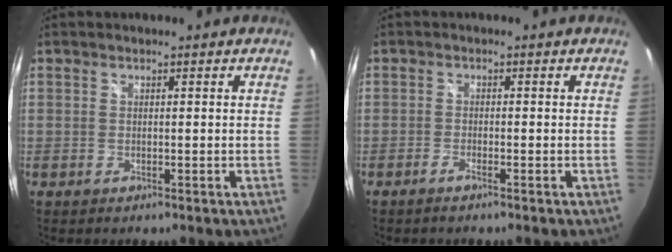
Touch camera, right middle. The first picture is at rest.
{"total": 1.4, "force": [-1.1, -0.1, 0.9], "torque": [-0.025, -0.001, -0.025]}